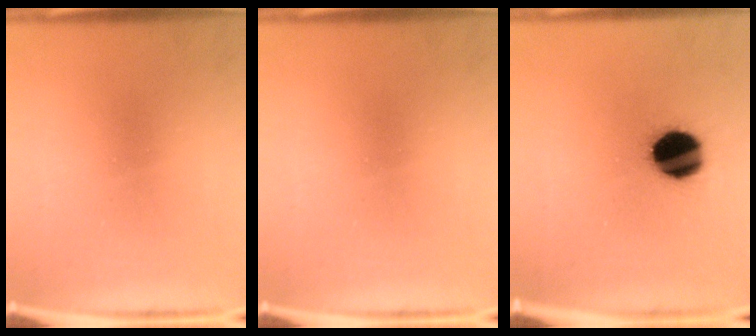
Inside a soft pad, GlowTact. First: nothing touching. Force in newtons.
{"total": 0.0}
{"total": 16.2}